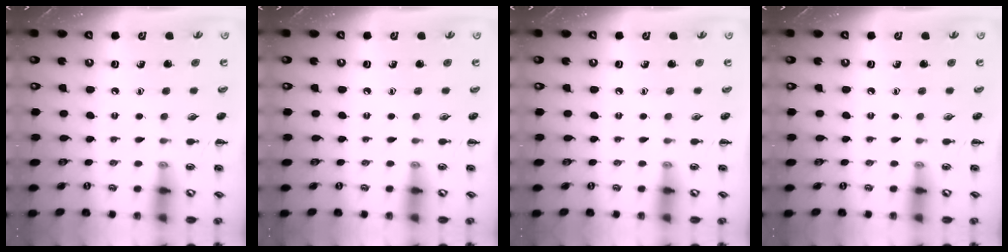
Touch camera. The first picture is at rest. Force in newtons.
{"total": 0.0}
{"total": 0.0}
{"total": 0.0}